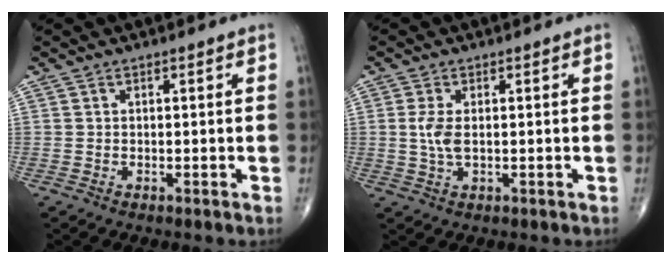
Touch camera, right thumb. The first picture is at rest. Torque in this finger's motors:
{"motor_torque": [0.65, 0.85, 0.35, -0.21, 0.17]}